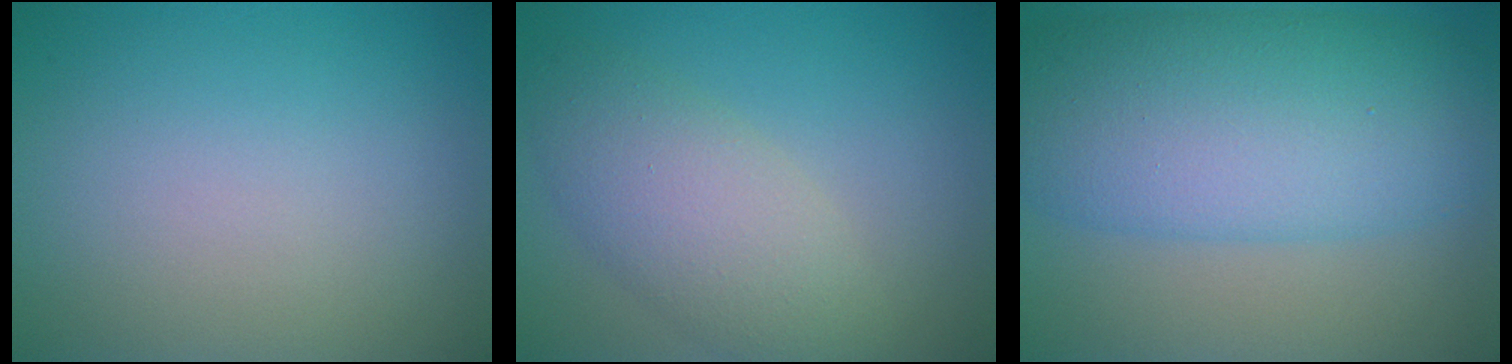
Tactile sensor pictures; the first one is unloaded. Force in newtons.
{"total": 5.0, "press": 5.0, "slide": 0.3}
{"total": 10.6, "press": 10.6, "slide": 0.2}